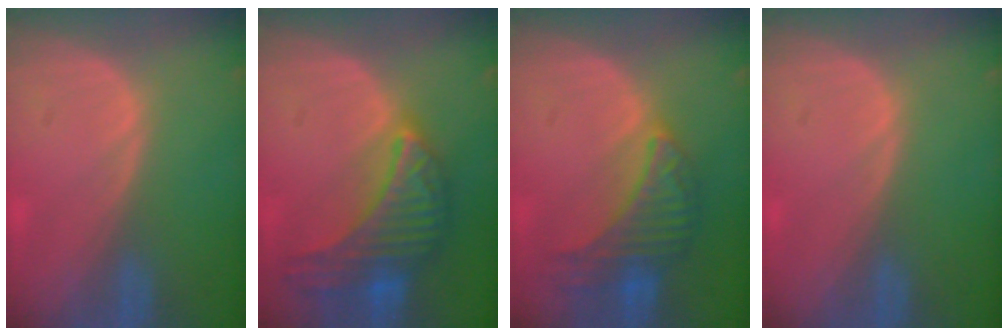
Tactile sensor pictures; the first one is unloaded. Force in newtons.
{"total": 10.0, "press": 10.0, "slide": 0.5}
{"total": 7.2, "press": 7.2, "slide": 0.2}
{"total": 0.0}